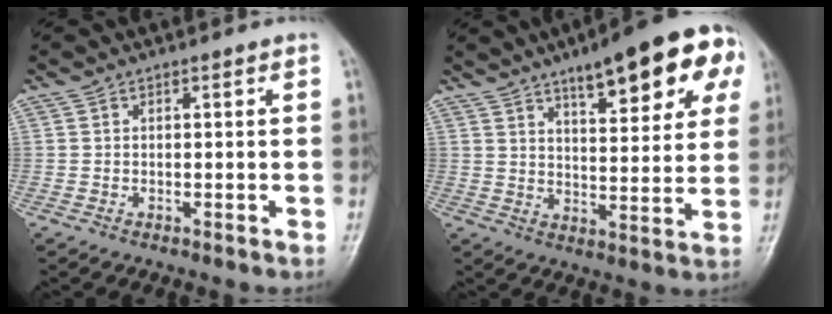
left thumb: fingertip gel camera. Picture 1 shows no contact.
{"total": 18.4, "force": [9.7, 5.8, 14.5], "torque": [-0.160, -0.021, 0.129]}